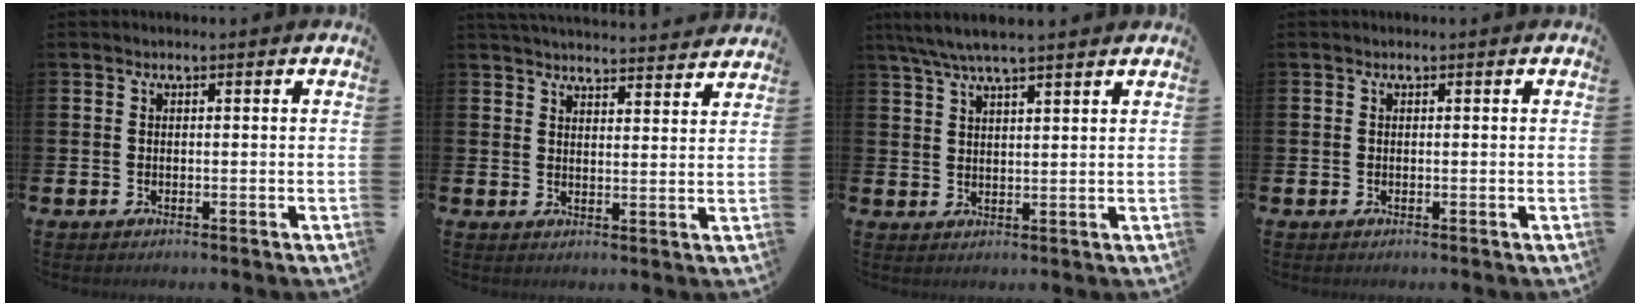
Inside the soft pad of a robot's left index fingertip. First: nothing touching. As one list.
[{"total": 4.6, "force": [4.5, 0.3, 0.3], "torque": [-0.004, -0.032, 0.080]}, {"total": 5.5, "force": [4.9, 0.5, 2.5], "torque": [-0.058, -0.012, 0.089]}, {"total": 0.0}]